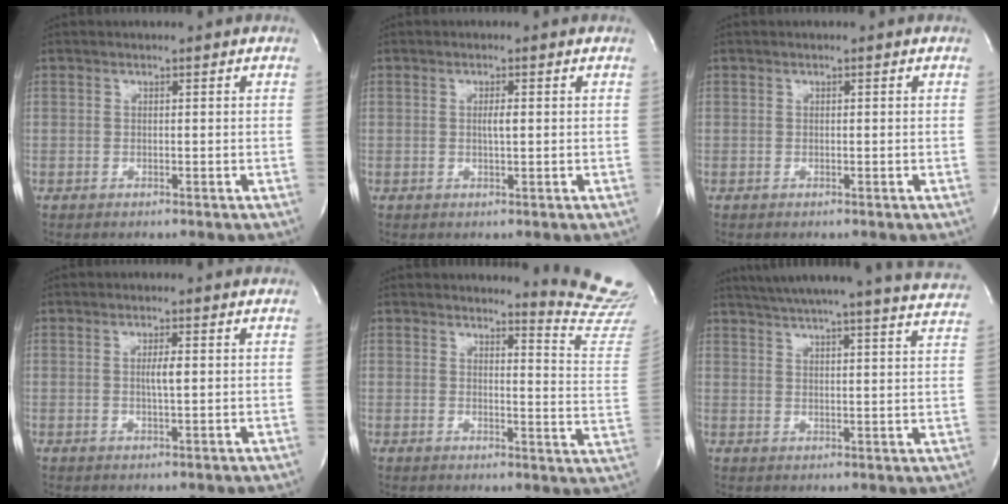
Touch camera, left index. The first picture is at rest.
{"total": 1.4, "force": [0.1, 0.1, 1.4], "torque": [-0.027, 0.000, 0.000]}
{"total": 0.0}
{"total": 2.1, "force": [0.1, 0.2, 2.1], "torque": [-0.039, -0.001, 0.001]}
{"total": 11.5, "force": [11.4, -1.6, 0.1], "torque": [0.006, -0.148, 0.103]}
{"total": 26.3, "force": [24.3, 0.5, 10.1], "torque": [-0.166, -0.055, 0.292]}